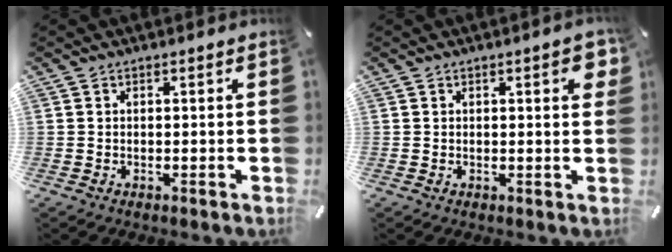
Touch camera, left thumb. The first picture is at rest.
{"total": 3.6, "force": [0.9, 1.1, 3.3], "torque": [-0.048, 0.000, 0.011]}